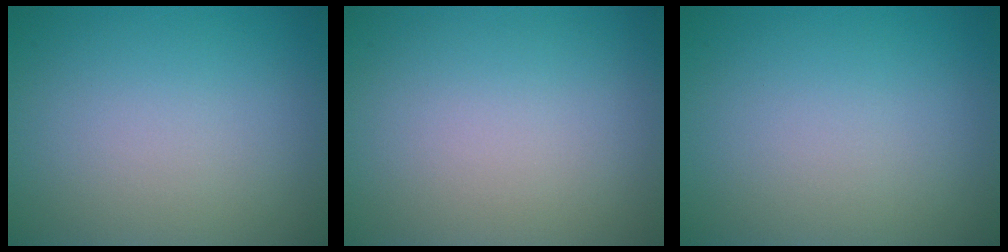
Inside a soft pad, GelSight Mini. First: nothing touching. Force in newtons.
{"total": 0.0}
{"total": 0.0}